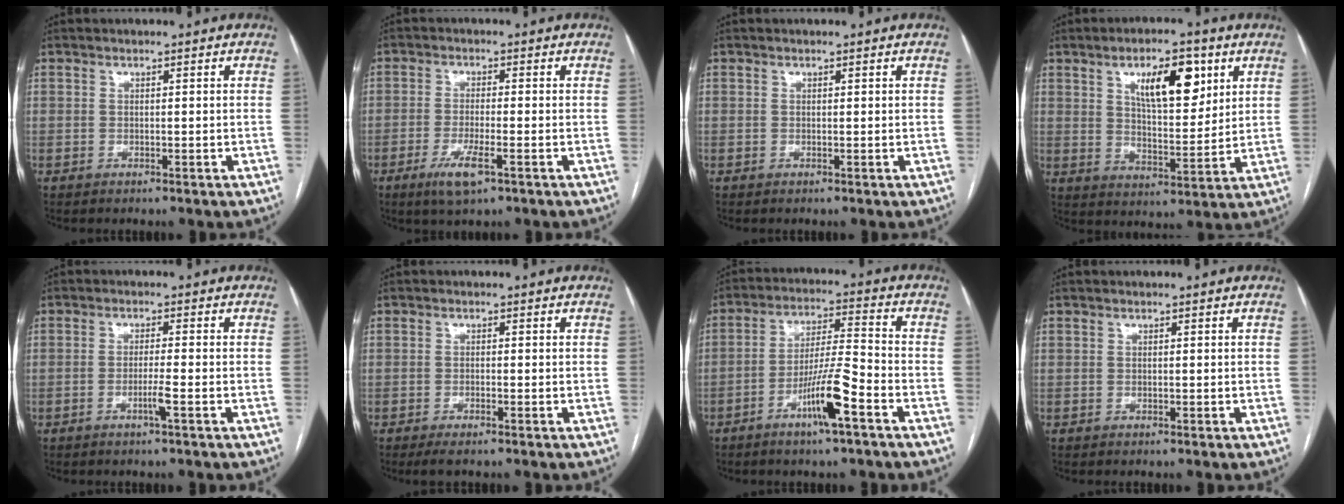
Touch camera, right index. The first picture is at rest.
{"total": 5.2, "force": [-2.6, 0.7, 4.4], "torque": [-0.089, -0.012, -0.048]}
{"total": 0.0}
{"total": 11.3, "force": [5.2, 4.0, 9.2], "torque": [-0.151, 0.006, 0.090]}
{"total": 2.5, "force": [-1.1, -0.5, 2.2], "torque": [-0.043, -0.004, -0.022]}
{"total": 2.3, "force": [-1.6, 0.3, 1.6], "torque": [-0.030, -0.007, -0.029]}
{"total": 9.4, "force": [-4.8, 0.2, 8.1], "torque": [-0.152, 0.000, -0.087]}
{"total": 0.0}